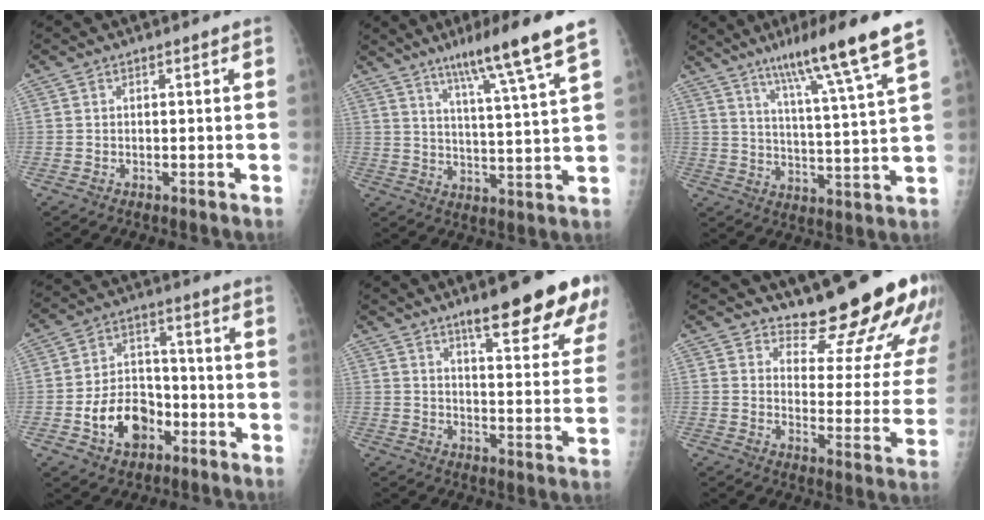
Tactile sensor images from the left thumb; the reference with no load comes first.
{"total": 13.5, "force": [8.8, -0.3, 10.3], "torque": [-0.157, -0.040, 0.135]}
{"total": 15.4, "force": [10.2, 0.2, 11.5], "torque": [-0.170, -0.047, 0.155]}
{"total": 11.4, "force": [-4.5, 8.1, 6.5], "torque": [-0.080, 0.034, -0.076]}
{"total": 18.4, "force": [12.4, 3.5, 13.2], "torque": [-0.144, -0.059, 0.167]}
{"total": 17.5, "force": [15.4, 4.2, 7.0], "torque": [-0.046, -0.152, 0.194]}